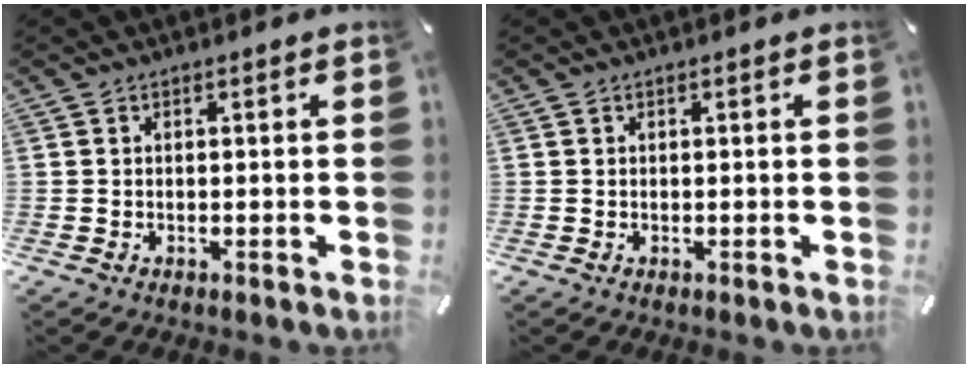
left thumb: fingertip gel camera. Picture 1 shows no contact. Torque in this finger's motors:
{"motor_torque": [0.00, 0.00, 0.00, 0.00, 0.00]}